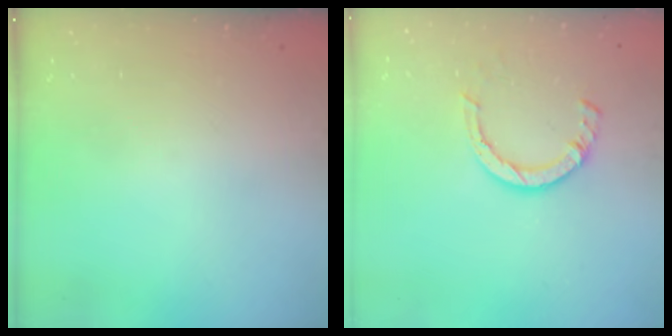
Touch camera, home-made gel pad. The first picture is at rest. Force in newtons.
{"total": 6.7, "press": 6.7, "slide": 0.9}